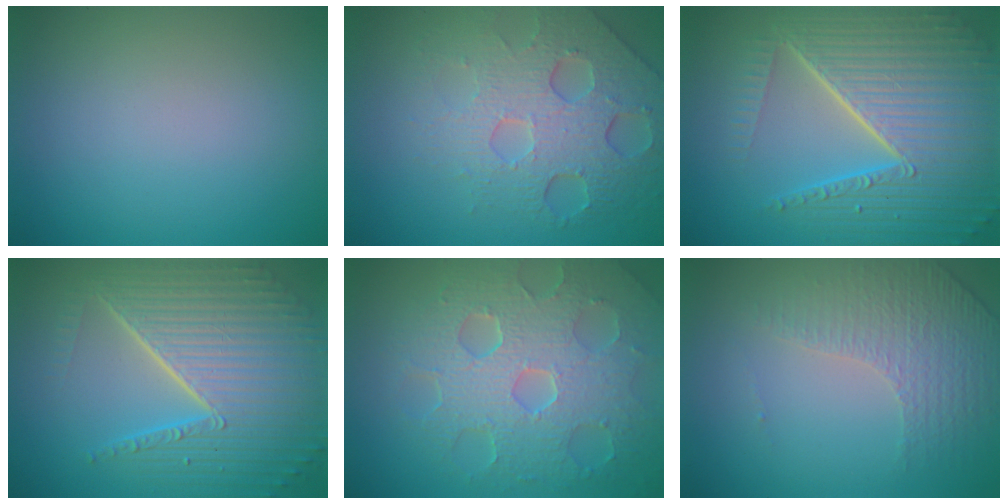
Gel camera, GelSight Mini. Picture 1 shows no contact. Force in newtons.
{"total": 7.3, "press": 5.1, "slide": 5.2}
{"total": 10.1, "press": 6.3, "slide": 7.9}
{"total": 9.5, "press": 6.0, "slide": 7.4}
{"total": 8.6, "press": 6.1, "slide": 6.1}
{"total": 4.4, "press": 2.8, "slide": 3.3}